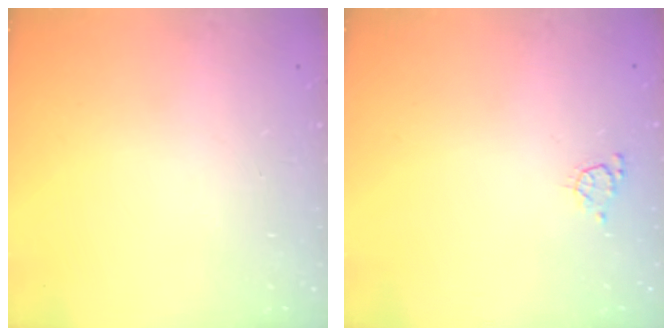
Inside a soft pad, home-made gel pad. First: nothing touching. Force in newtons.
{"total": 3.9, "press": 3.8, "slide": 0.4}